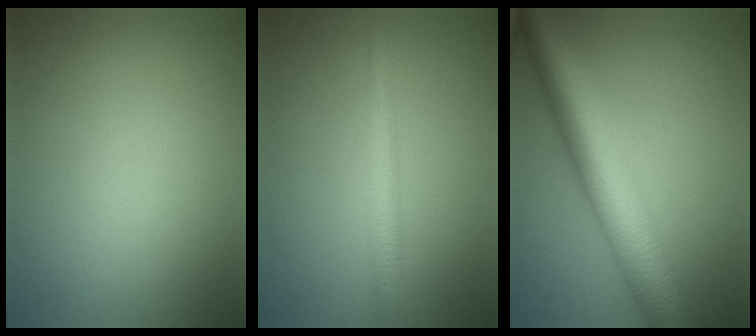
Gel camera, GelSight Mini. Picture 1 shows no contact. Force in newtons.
{"total": 2.7, "press": 2.7, "slide": 0.1}
{"total": 8.7, "press": 8.7, "slide": 0.0}